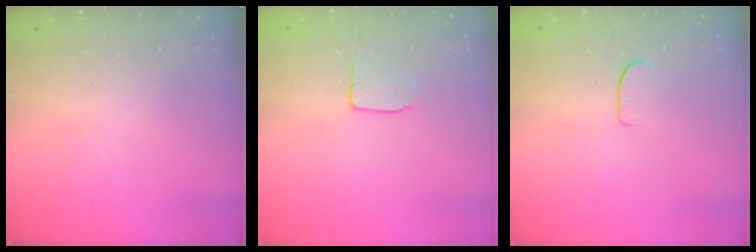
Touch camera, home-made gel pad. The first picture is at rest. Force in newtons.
{"total": 6.1, "press": 6.1, "slide": 0.4}
{"total": 5.2, "press": 5.2, "slide": 0.4}